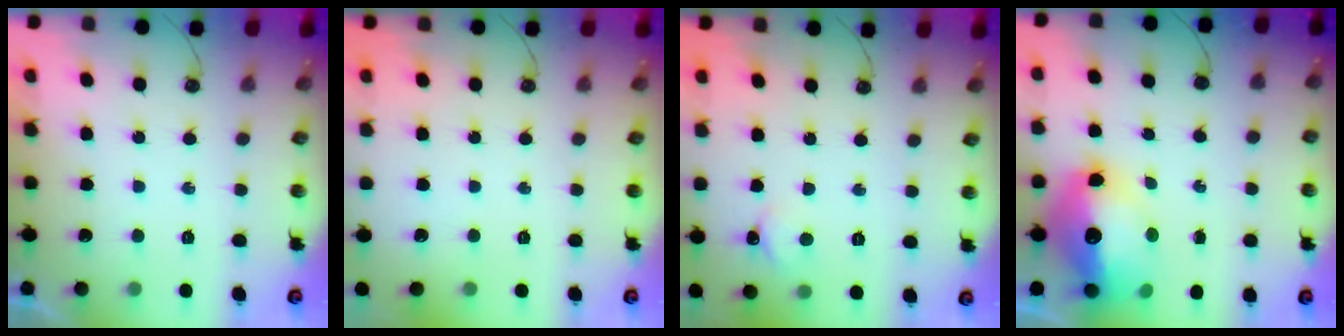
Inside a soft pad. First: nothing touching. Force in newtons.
{"total": 0.0}
{"total": 2.0, "press": 2.0, "slide": 0.3}
{"total": 16.6, "press": 16.5, "slide": 1.7}